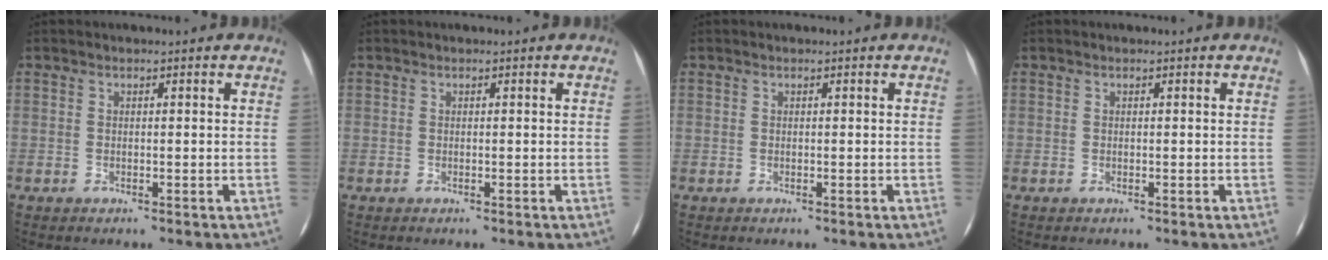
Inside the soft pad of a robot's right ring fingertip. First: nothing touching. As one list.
[{"total": 0.0}, {"total": 0.0}, {"total": 0.0}]